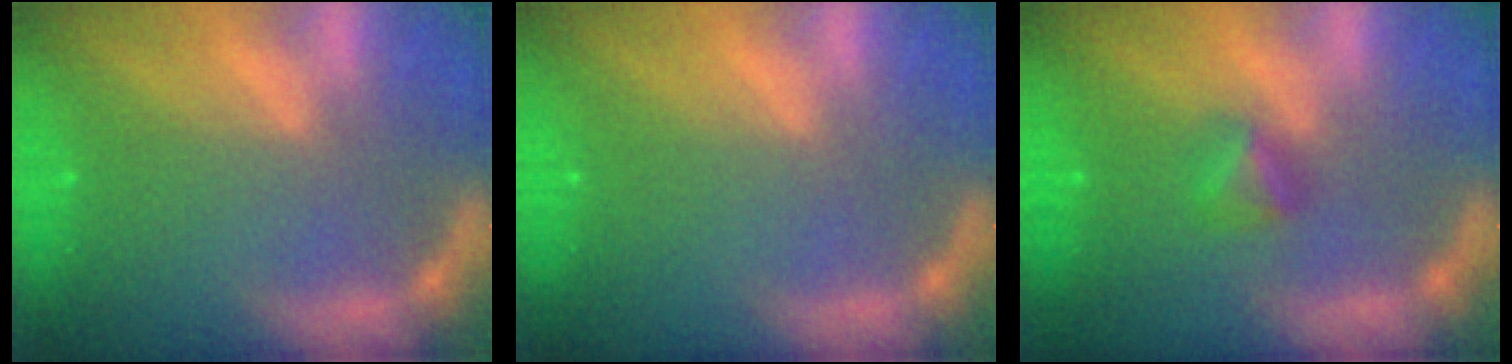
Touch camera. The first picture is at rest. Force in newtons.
{"total": 0.0}
{"total": 1.9}